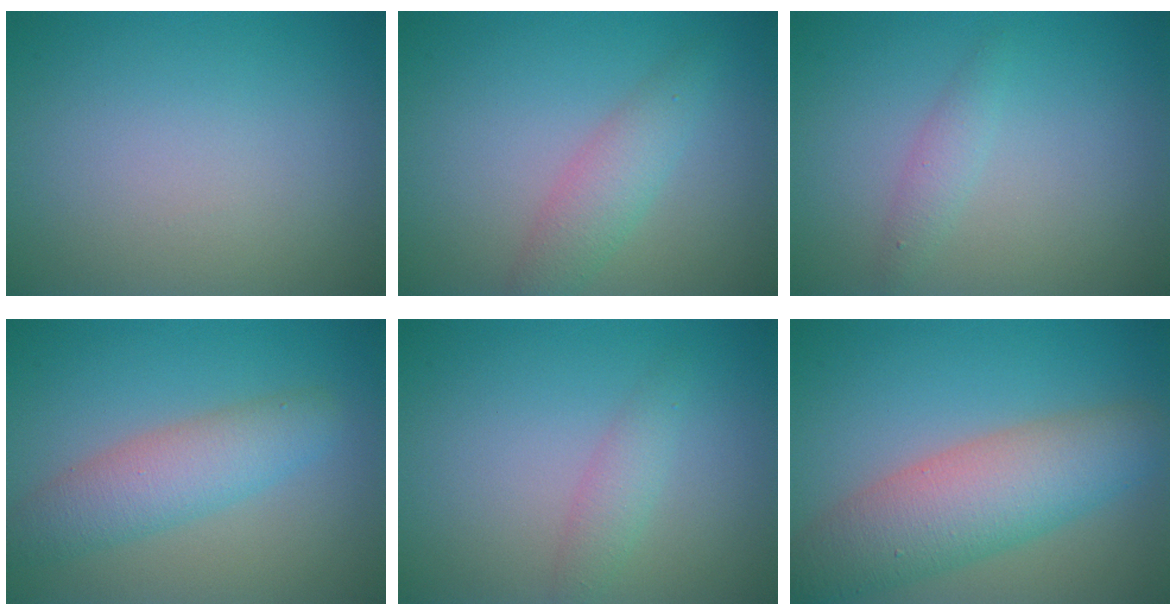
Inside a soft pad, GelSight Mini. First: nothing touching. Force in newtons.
{"total": 2.8, "press": 2.8, "slide": 0.1}
{"total": 1.4, "press": 1.4, "slide": 0.0}
{"total": 4.4, "press": 4.4, "slide": 0.0}
{"total": 1.7, "press": 1.7, "slide": 0.1}
{"total": 7.4, "press": 7.4, "slide": 0.3}